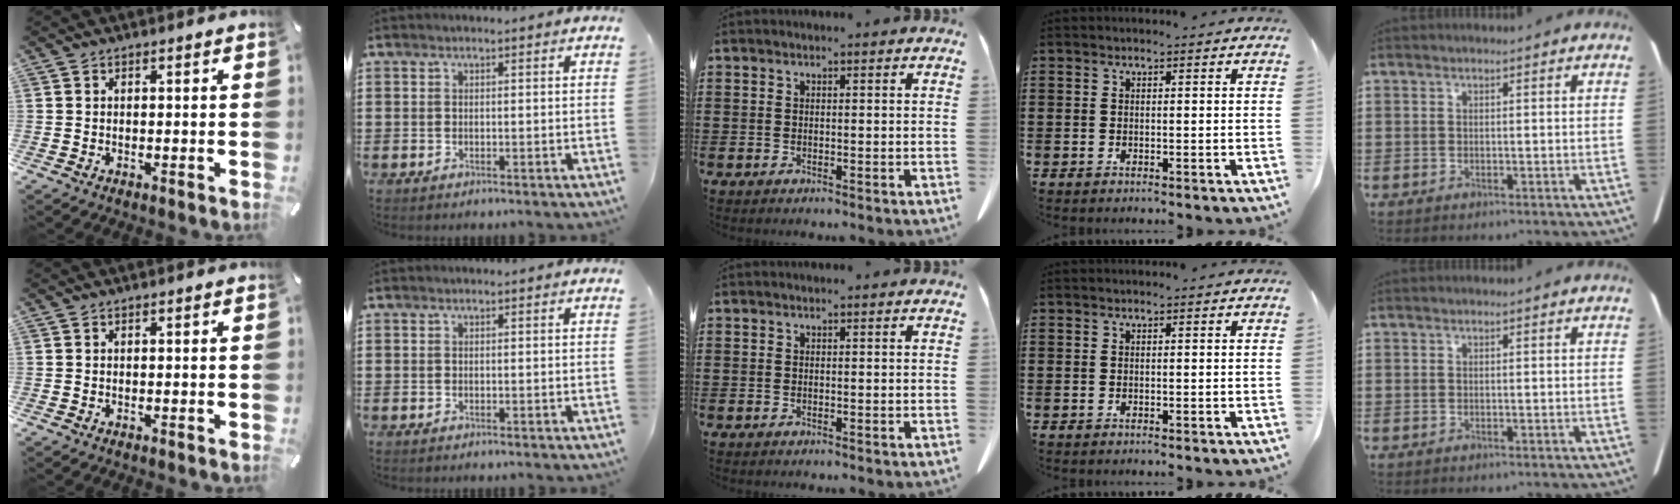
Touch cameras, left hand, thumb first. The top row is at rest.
{}